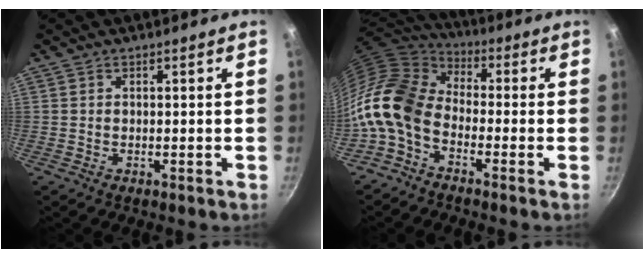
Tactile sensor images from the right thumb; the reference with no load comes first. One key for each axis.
{"total": 15.6, "fx": -3.7, "fy": 10.2, "fz": 11.2, "tx": -0.203, "ty": 0.043, "tz": -0.100}